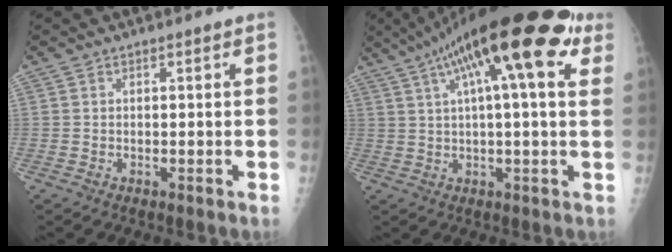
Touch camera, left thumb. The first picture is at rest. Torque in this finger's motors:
{"motor_torque": [1.44, 0.30, 1.75, -1.04, 0.55]}